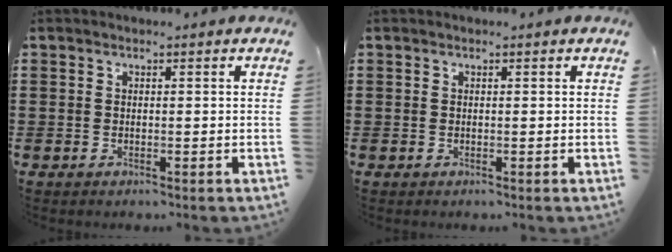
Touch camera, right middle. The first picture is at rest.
{"total": 0.0}